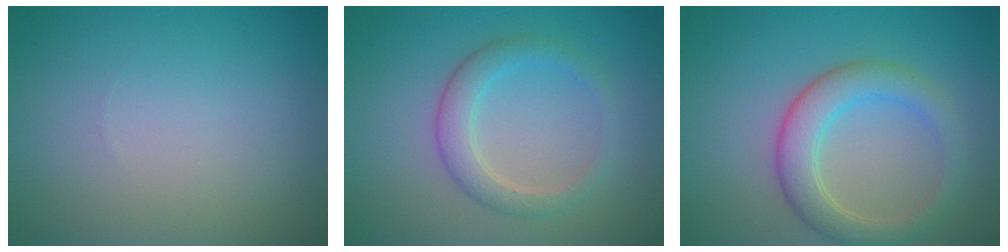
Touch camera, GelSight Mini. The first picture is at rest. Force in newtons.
{"total": 2.8, "press": 2.8, "slide": 0.2}
{"total": 4.3, "press": 4.3, "slide": 0.3}